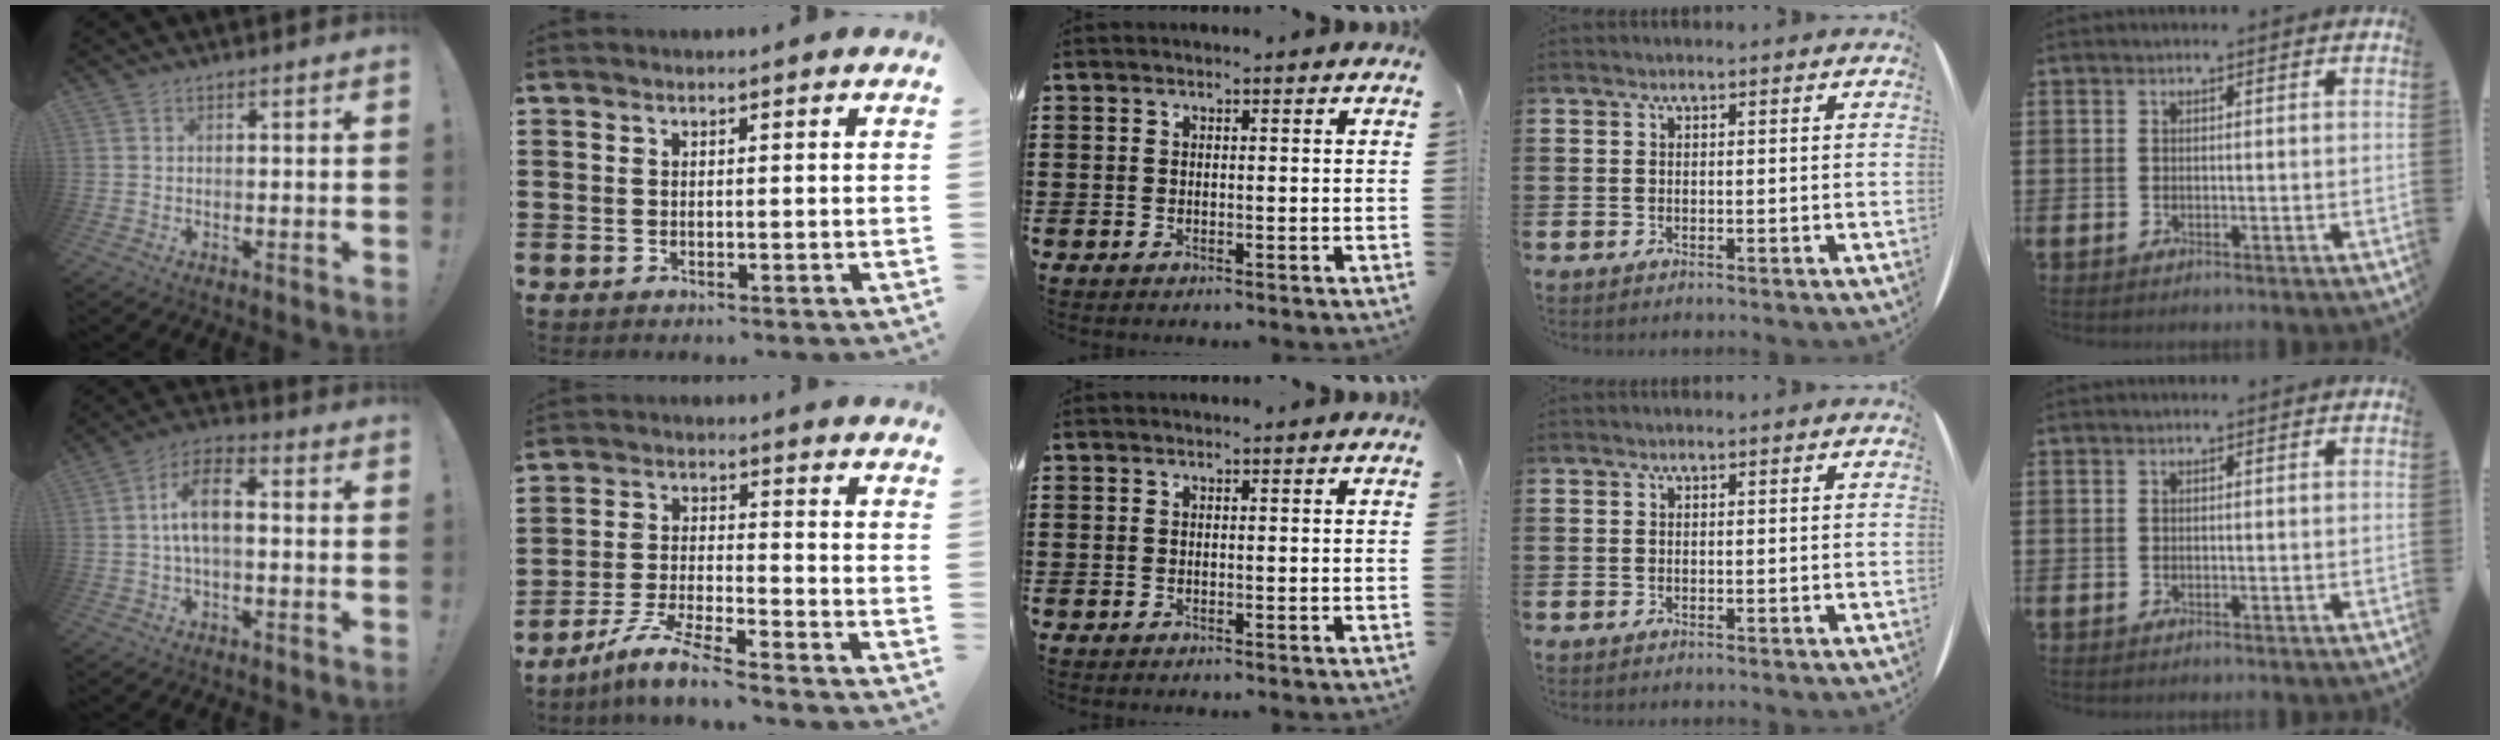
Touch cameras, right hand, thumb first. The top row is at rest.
{"thumb": {"total": 10.1, "force": [0.7, 4.7, 8.9], "torque": [-0.166, 0.010, 0.015]}, "index": {"total": 6.6, "force": [-5.8, -0.1, 3.0], "torque": [-0.077, -0.013, -0.118]}}